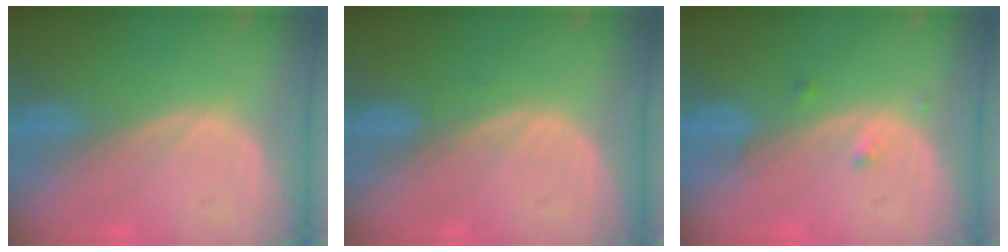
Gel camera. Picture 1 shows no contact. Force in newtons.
{"total": 0.6, "press": 0.6, "slide": 0.2}
{"total": 1.3, "press": 1.3, "slide": 0.0}